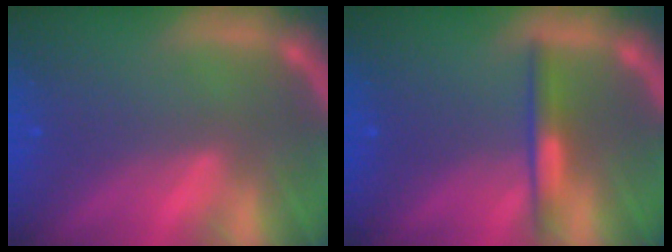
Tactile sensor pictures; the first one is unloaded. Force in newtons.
{"total": 2.5}